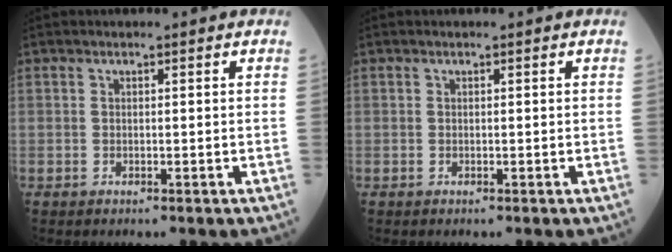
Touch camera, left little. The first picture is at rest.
{"total": 0.0}